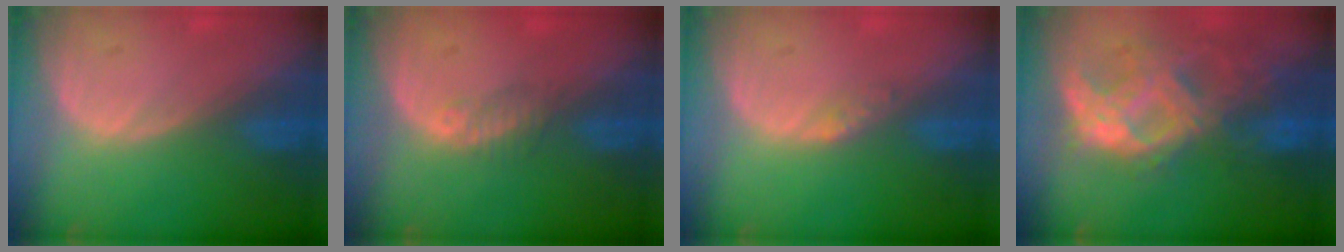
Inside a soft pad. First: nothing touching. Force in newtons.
{"total": 1.8, "press": 1.6, "slide": 0.8}
{"total": 1.2, "press": 1.2, "slide": 0.1}
{"total": 10.6, "press": 9.2, "slide": 5.3}